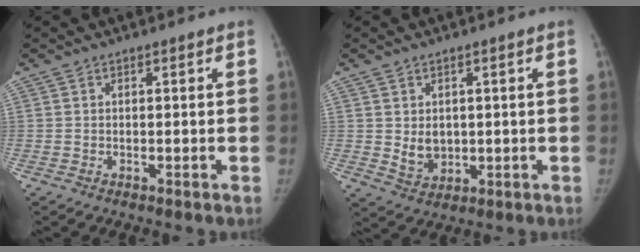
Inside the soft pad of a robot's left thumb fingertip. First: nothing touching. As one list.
[{"total": 4.8, "force": [0.4, 3.8, 2.9], "torque": [-0.030, -0.011, 0.020]}]